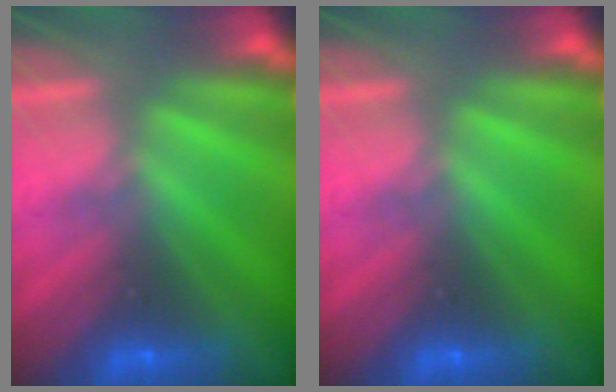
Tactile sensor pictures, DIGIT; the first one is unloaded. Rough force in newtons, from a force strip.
{"total": 0.0}